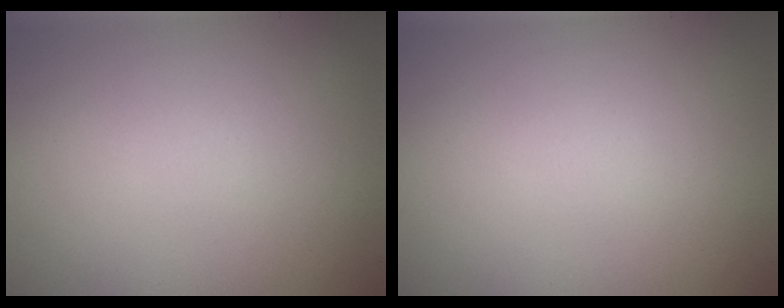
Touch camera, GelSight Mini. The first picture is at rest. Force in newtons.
{"total": 0.0}